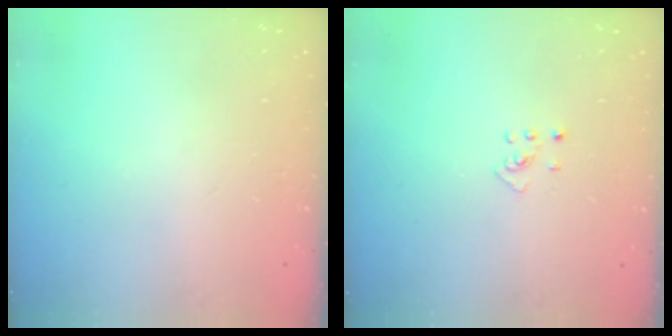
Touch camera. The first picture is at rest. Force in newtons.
{"total": 2.7, "press": 2.7, "slide": 0.5}